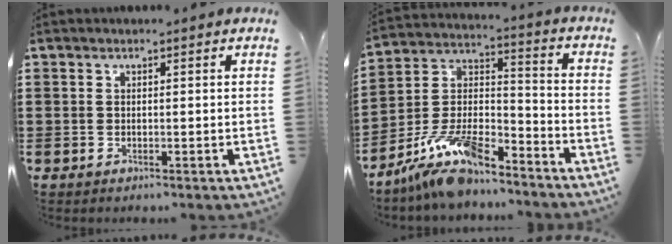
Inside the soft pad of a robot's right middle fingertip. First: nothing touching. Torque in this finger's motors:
{"motor_torque": [0.89, -0.26, 0.52, 0.12]}